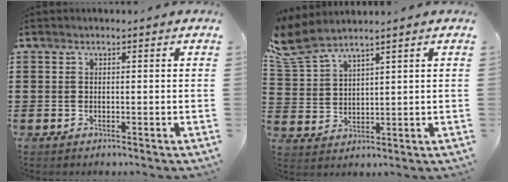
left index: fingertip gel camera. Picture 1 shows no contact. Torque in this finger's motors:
{"motor_torque": [-0.30, 0.35, 0.22, 0.08]}